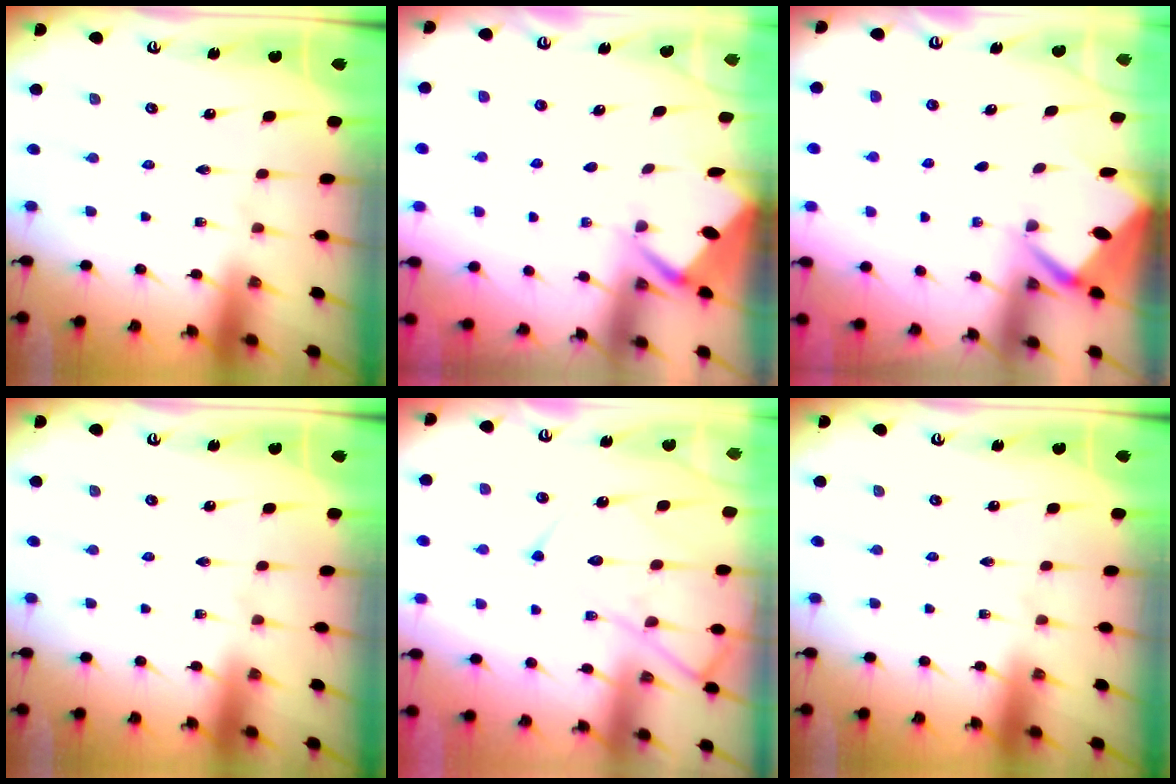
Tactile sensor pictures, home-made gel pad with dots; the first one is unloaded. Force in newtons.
{"total": 2.5, "press": 2.5, "slide": 0.4}
{"total": 2.7, "press": 2.7, "slide": 0.3}
{"total": 0.0}
{"total": 13.4, "press": 13.4, "slide": 1.4}
{"total": 0.0}